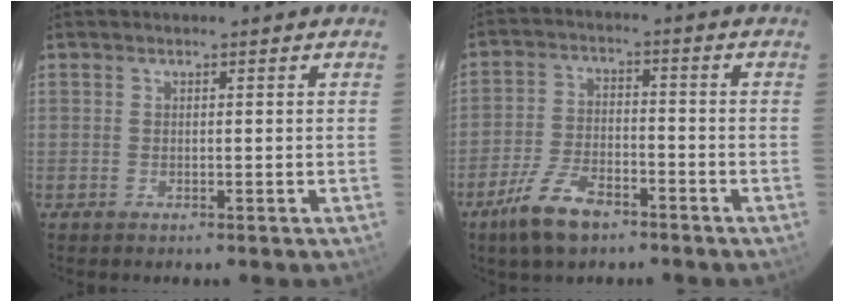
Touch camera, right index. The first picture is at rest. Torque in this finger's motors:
{"motor_torque": [0.53, -0.42, 0.24, 0.06]}